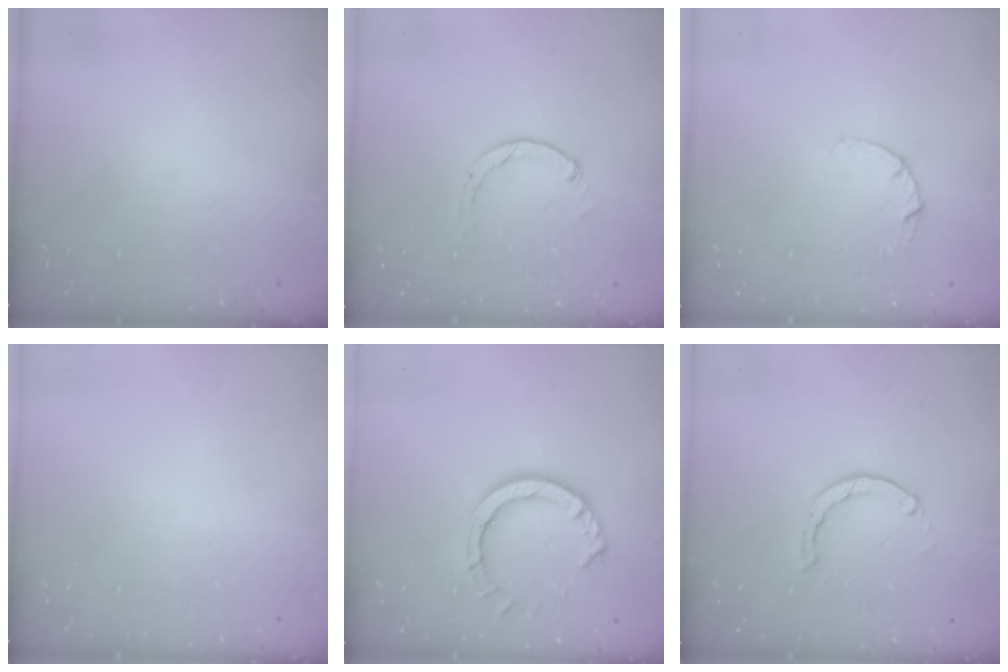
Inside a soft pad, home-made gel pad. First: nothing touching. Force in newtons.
{"total": 1.3, "press": 1.2, "slide": 0.2}
{"total": 3.2, "press": 3.2, "slide": 0.4}
{"total": 0.0}
{"total": 8.9, "press": 8.8, "slide": 0.8}
{"total": 2.8, "press": 2.7, "slide": 0.4}